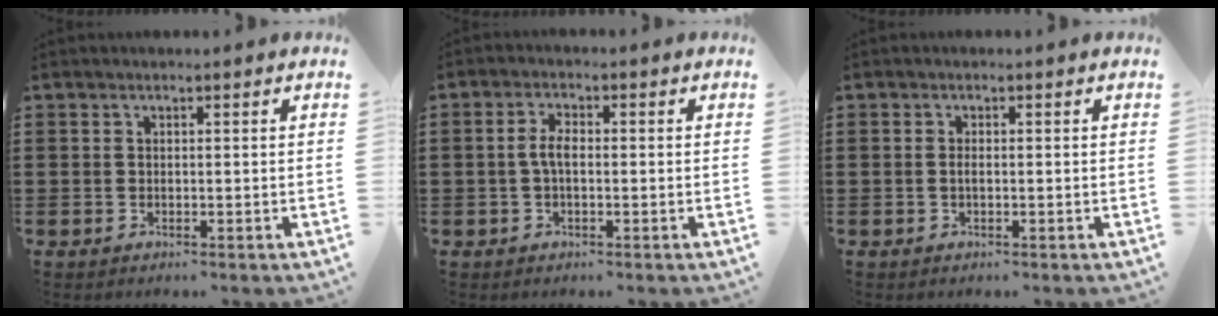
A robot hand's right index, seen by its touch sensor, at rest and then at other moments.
{"total": 3.1, "force": [-0.4, 1.2, 2.8], "torque": [-0.067, -0.001, -0.013]}
{"total": 0.7, "force": [-0.2, 0.2, 0.7], "torque": [-0.014, -0.003, -0.003]}